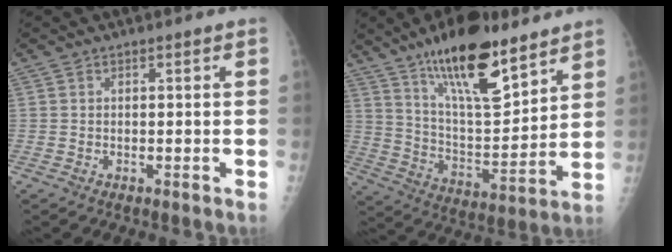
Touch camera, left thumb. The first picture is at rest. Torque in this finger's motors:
{"motor_torque": [0.88, 0.12, 1.64, -1.13, 0.44]}